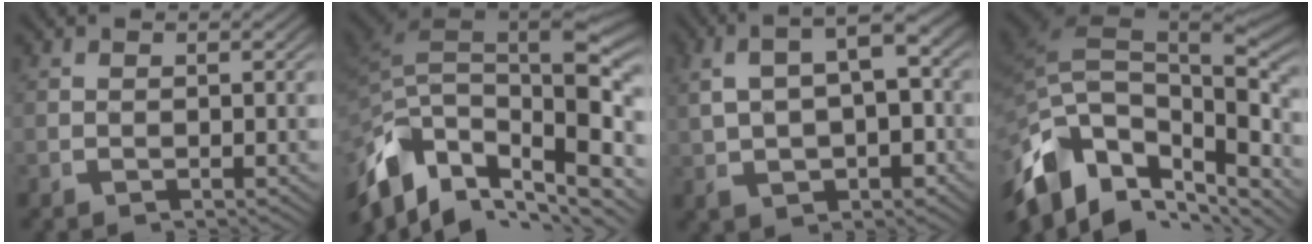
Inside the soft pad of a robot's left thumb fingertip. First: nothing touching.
{"total": 17.0, "force": [-2.0, 9.8, 13.7], "torque": [-0.273, -0.039, -0.009]}
{"total": 7.9, "force": [1.4, 4.7, 6.2], "torque": [-0.096, 0.012, 0.030]}
{"total": 17.9, "force": [-2.1, 11.6, 13.5], "torque": [-0.271, -0.044, -0.014]}